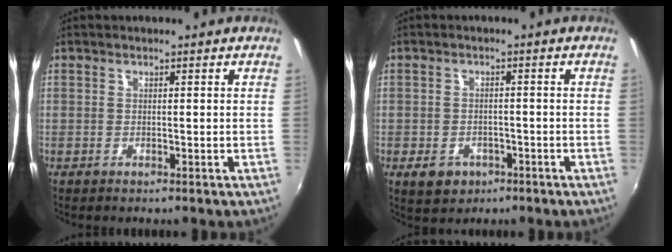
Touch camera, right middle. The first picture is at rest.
{"total": 4.8, "force": [-2.3, 3.6, 2.1], "torque": [-0.050, -0.001, -0.028]}